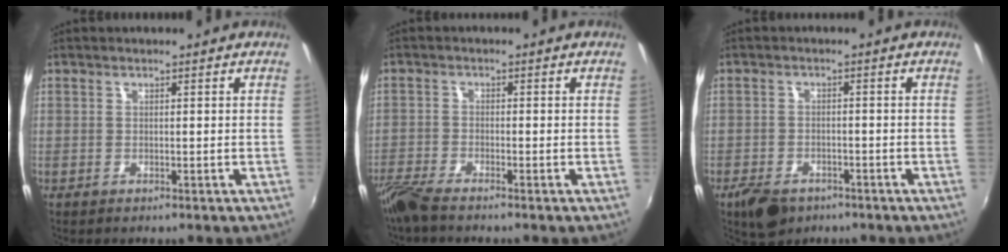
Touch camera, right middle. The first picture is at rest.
{"total": 4.9, "force": [-4.3, 0.4, 2.3], "torque": [-0.065, -0.017, -0.087]}
{"total": 6.7, "force": [-4.5, 3.8, 3.1], "torque": [-0.081, -0.010, -0.073]}